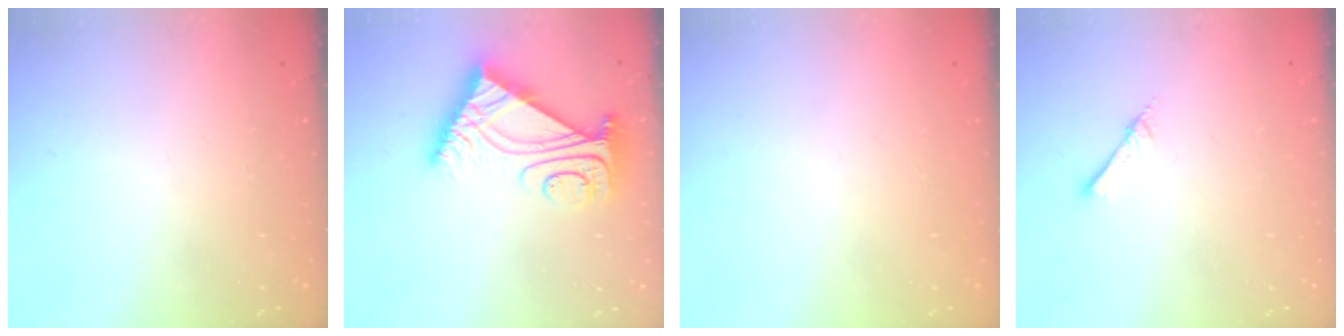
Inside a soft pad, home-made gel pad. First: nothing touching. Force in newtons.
{"total": 9.3, "press": 9.3, "slide": 1.0}
{"total": 0.0}
{"total": 3.1, "press": 3.1, "slide": 0.3}